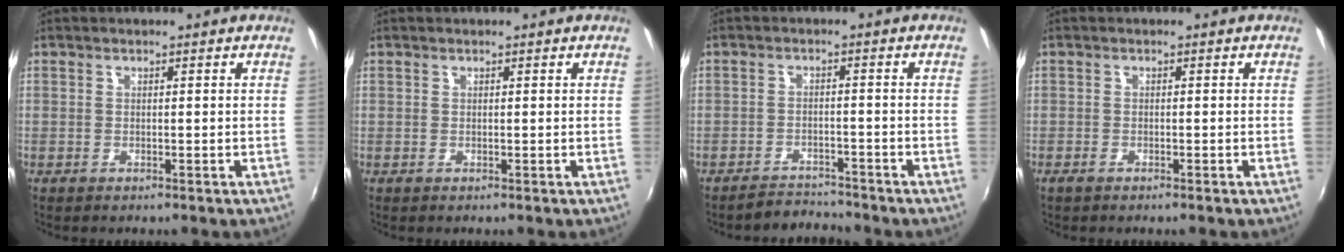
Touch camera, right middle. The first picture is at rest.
{"total": 0.0}
{"total": 4.4, "force": [-4.3, 0.6, -0.1], "torque": [-0.013, 0.001, -0.073]}
{"total": 1.3, "force": [-1.1, 0.3, 0.7], "torque": [-0.018, -0.002, -0.024]}